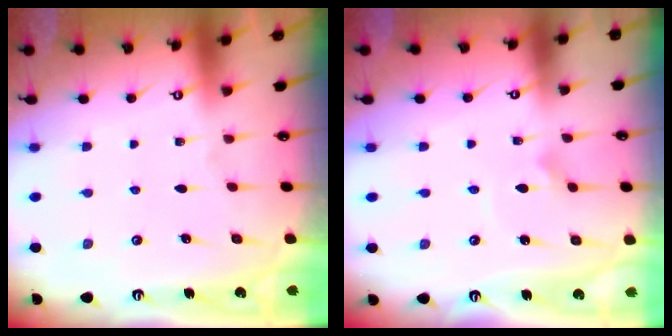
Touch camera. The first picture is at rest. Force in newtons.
{"total": 3.0, "press": 3.0, "slide": 0.2}